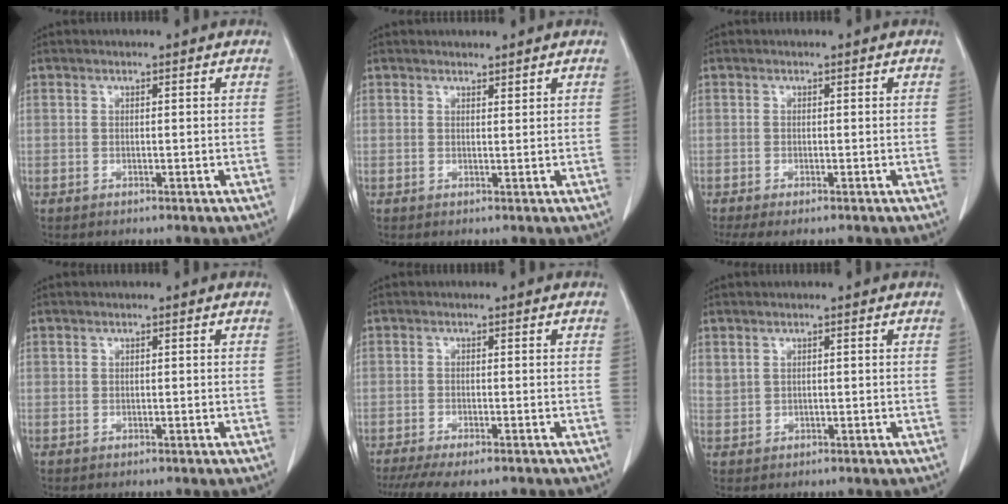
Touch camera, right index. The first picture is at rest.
{"total": 1.2, "force": [1.2, 0.1, 0.1], "torque": [-0.006, 0.004, 0.022]}
{"total": 4.1, "force": [-3.1, 1.0, 2.5], "torque": [-0.034, -0.010, -0.045]}
{"total": 0.0}
{"total": 9.6, "force": [-7.9, 1.9, 5.0], "torque": [-0.069, -0.009, -0.115]}
{"total": 1.3, "force": [0.9, 0.8, 0.4], "torque": [-0.005, 0.004, 0.022]}